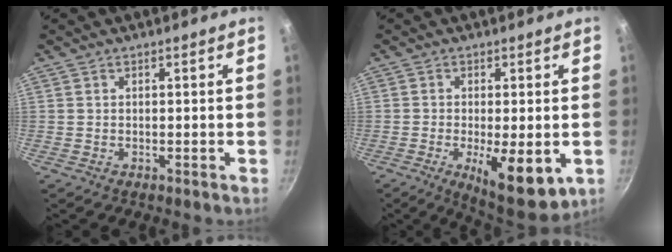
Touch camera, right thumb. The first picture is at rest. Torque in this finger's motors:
{"motor_torque": [1.50, 1.71, 0.02, 0.02, 0.29]}